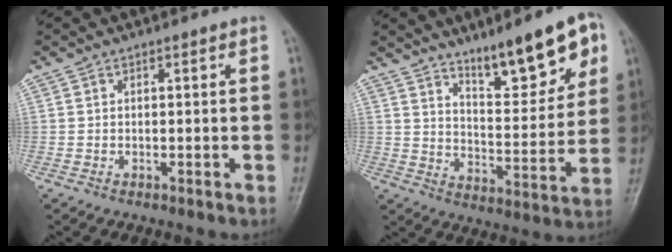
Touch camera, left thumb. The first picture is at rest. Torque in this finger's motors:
{"motor_torque": [0.48, 0.17, 0.30, -0.19, 0.20]}